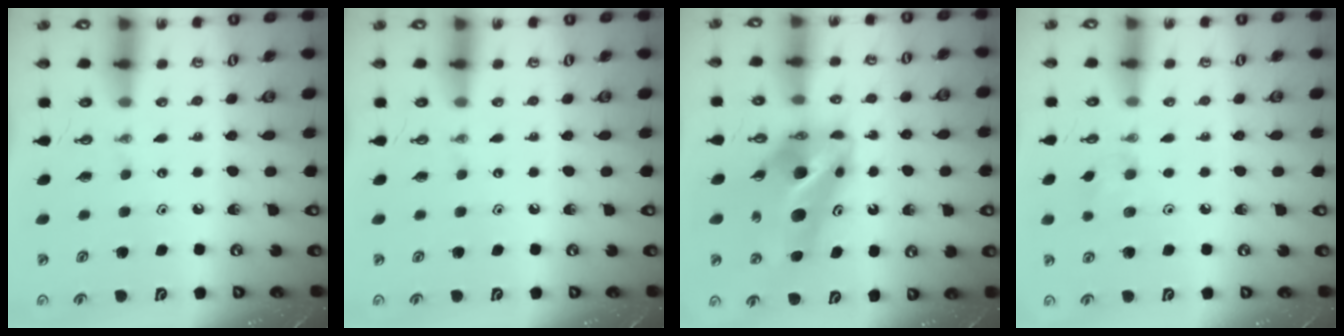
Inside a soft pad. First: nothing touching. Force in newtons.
{"total": 0.0}
{"total": 13.2, "press": 13.1, "slide": 1.1}
{"total": 6.1, "press": 6.0, "slide": 0.9}